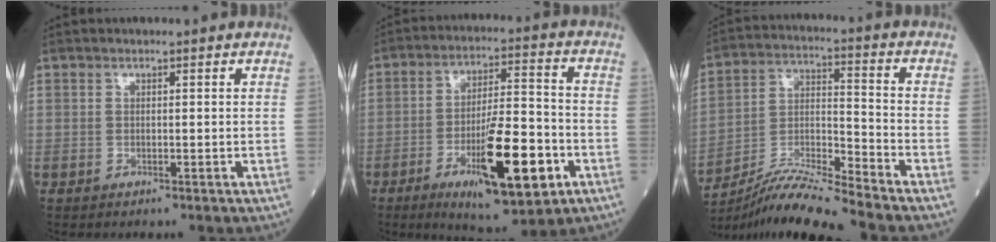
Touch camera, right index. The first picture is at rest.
{"total": 15.5, "force": [-6.1, 3.0, 13.9], "torque": [-0.233, -0.013, -0.090]}
{"total": 12.1, "force": [-11.1, -1.9, 4.5], "torque": [-0.087, 0.000, -0.203]}